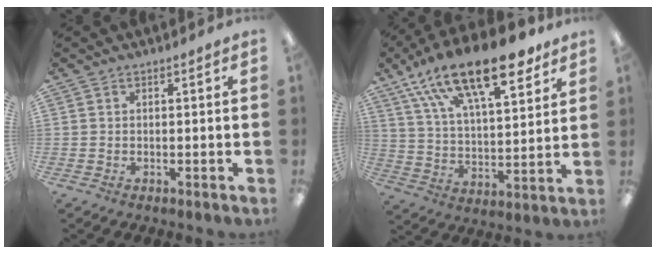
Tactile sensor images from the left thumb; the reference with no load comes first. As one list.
[{"total": 22.7, "force": [14.9, 8.7, 14.7], "torque": [-0.244, -0.077, 0.254]}]